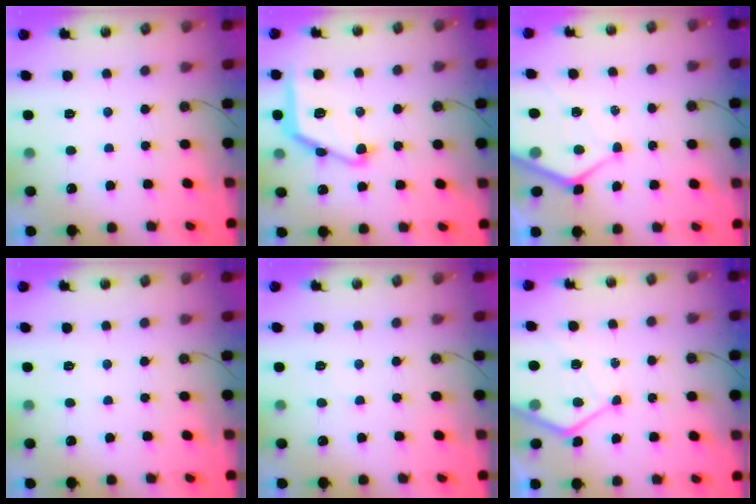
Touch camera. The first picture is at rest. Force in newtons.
{"total": 15.9, "press": 15.9, "slide": 0.5}
{"total": 9.9, "press": 9.9, "slide": 1.0}
{"total": 2.4, "press": 2.3, "slide": 0.4}
{"total": 3.5, "press": 3.5, "slide": 0.4}
{"total": 11.6, "press": 11.6, "slide": 1.1}